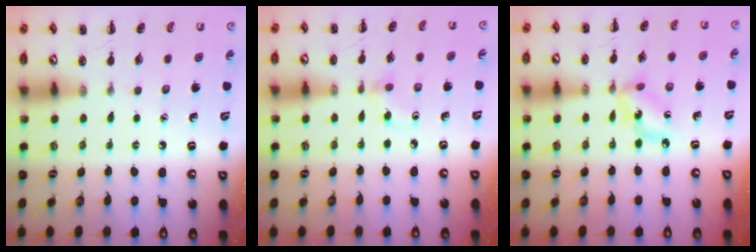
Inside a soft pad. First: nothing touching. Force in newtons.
{"total": 2.6, "press": 2.4, "slide": 1.1}
{"total": 6.0, "press": 5.8, "slide": 1.5}